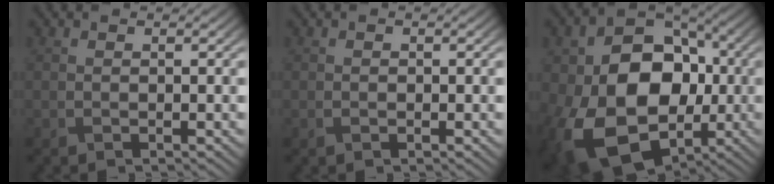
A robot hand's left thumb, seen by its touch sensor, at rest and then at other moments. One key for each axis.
{"total": 0.7, "fx": -0.3, "fy": 0.5, "fz": 0.4, "tx": -0.007, "ty": -0.003, "tz": -0.005}
{"total": 19.5, "fx": -3.8, "fy": 14.2, "fz": 12.8, "tx": -0.241, "ty": -0.037, "tz": -0.046}